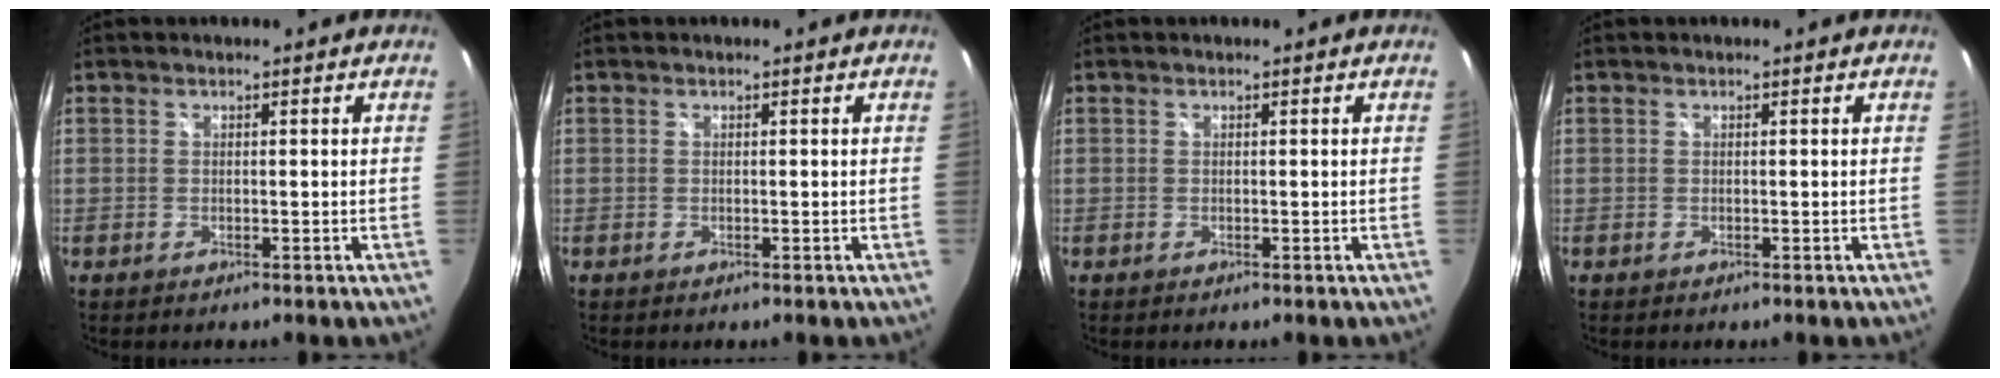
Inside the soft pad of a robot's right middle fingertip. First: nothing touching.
{"total": 0.0}
{"total": 0.0}
{"total": 0.0}